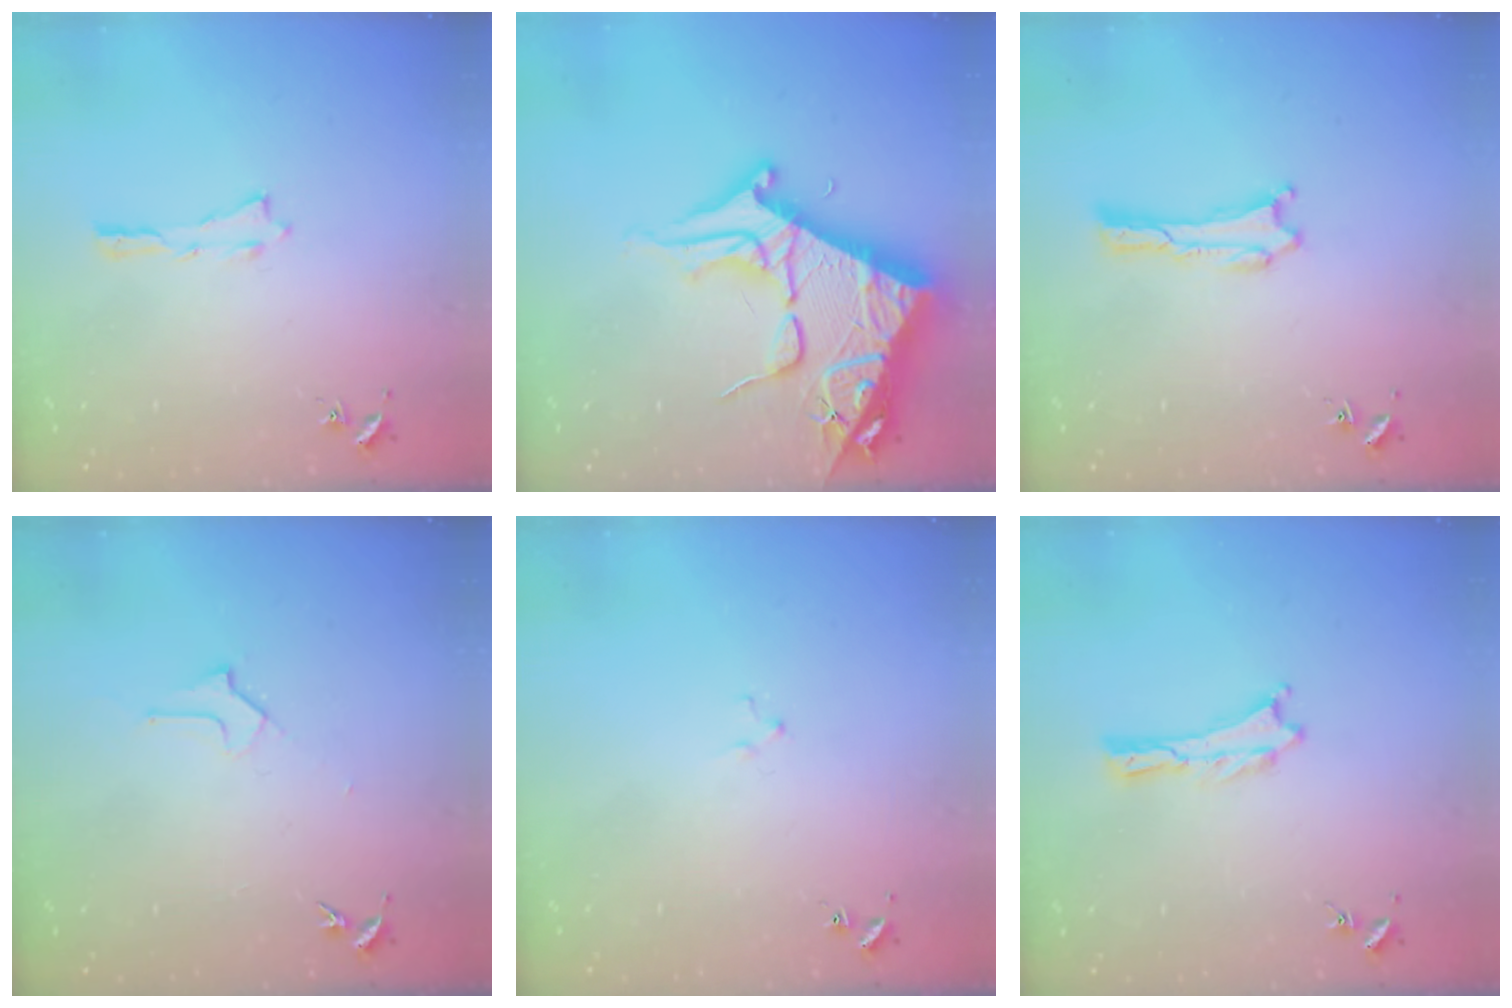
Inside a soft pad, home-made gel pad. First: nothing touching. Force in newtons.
{"total": 12.0, "press": 11.9, "slide": 1.4}
{"total": 0.0}
{"total": 1.6, "press": 1.6, "slide": 0.1}
{"total": 1.5, "press": 1.5, "slide": 0.2}
{"total": 0.0}